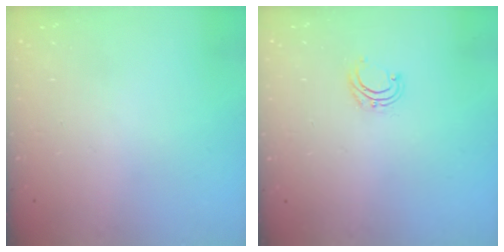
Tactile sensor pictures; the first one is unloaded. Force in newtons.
{"total": 4.6, "press": 4.5, "slide": 0.5}